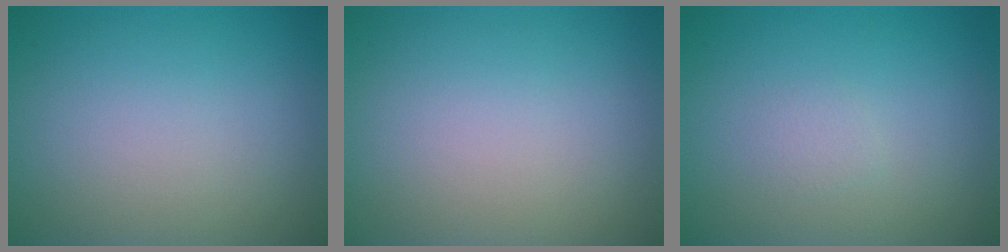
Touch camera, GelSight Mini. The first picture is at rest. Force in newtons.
{"total": 0.0}
{"total": 0.7, "press": 0.7, "slide": 0.0}